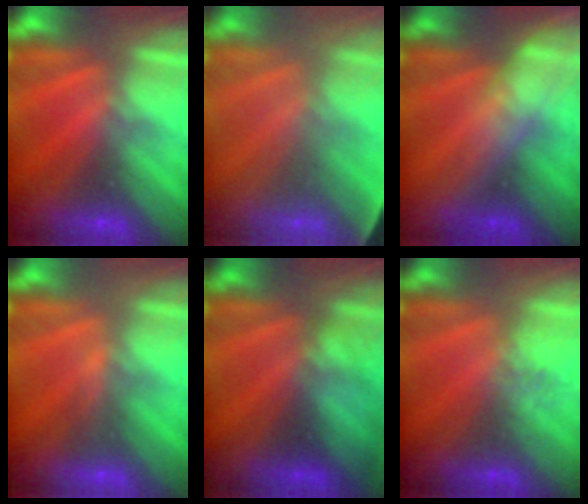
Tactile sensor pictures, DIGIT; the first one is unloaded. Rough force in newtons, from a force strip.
{"total": 1.3}
{"total": 2.9}
{"total": 3.1}
{"total": 2.3}
{"total": 2.4}